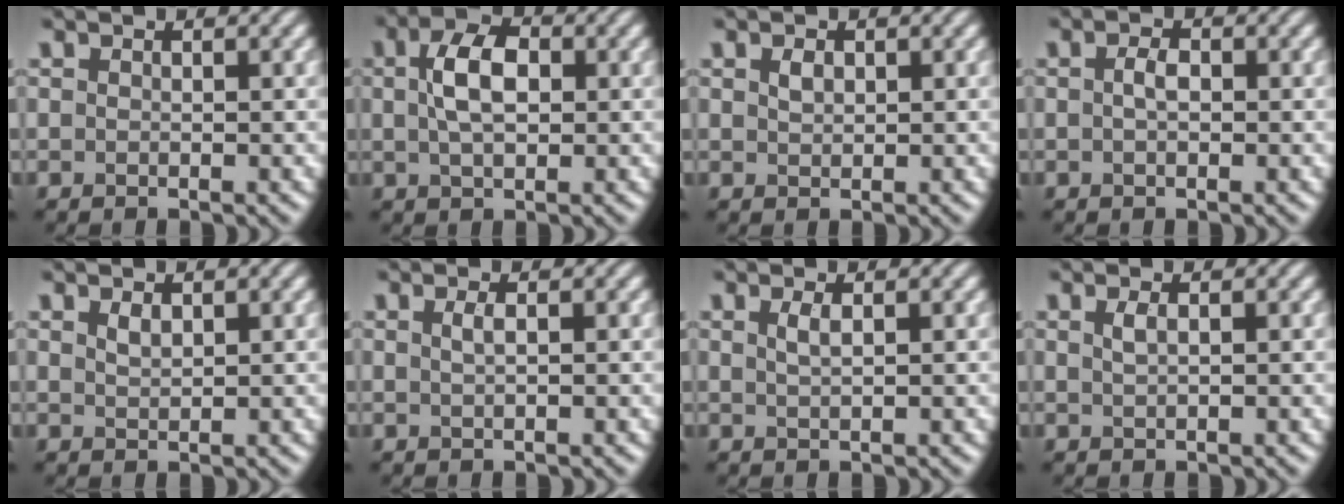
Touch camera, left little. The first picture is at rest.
{"total": 4.4, "force": [0.7, 2.5, 3.6], "torque": [-0.070, 0.006, 0.008]}
{"total": 1.0, "force": [0.4, 0.7, 0.6], "torque": [-0.014, 0.000, 0.009]}
{"total": 1.4, "force": [0.0, 0.8, 1.2], "torque": [-0.024, 0.002, -0.002]}
{"total": 1.0, "force": [0.6, 0.4, 0.6], "torque": [-0.017, 0.000, 0.014]}
{"total": 1.0, "force": [0.2, 0.4, 0.9], "torque": [-0.016, 0.004, 0.003]}
{"total": 1.2, "force": [0.4, 0.4, 1.1], "torque": [-0.021, 0.003, 0.007]}
{"total": 1.0, "force": [0.3, 0.4, 0.9], "torque": [-0.017, 0.002, 0.006]}